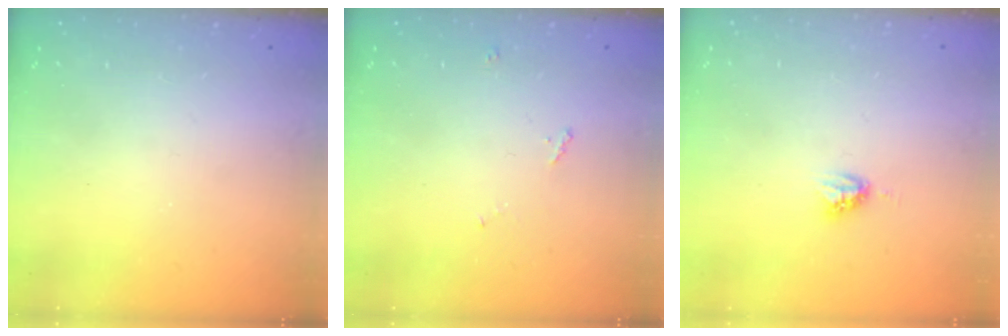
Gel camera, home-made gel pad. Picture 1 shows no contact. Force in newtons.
{"total": 4.7, "press": 4.7, "slide": 0.6}
{"total": 3.4, "press": 3.4, "slide": 0.4}